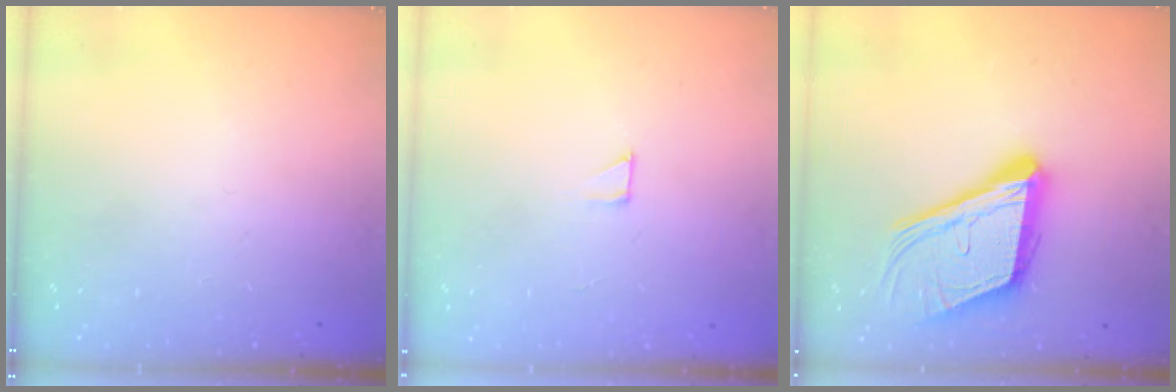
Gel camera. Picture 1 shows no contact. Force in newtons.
{"total": 1.9, "press": 1.9, "slide": 0.1}
{"total": 20.0, "press": 19.6, "slide": 3.9}